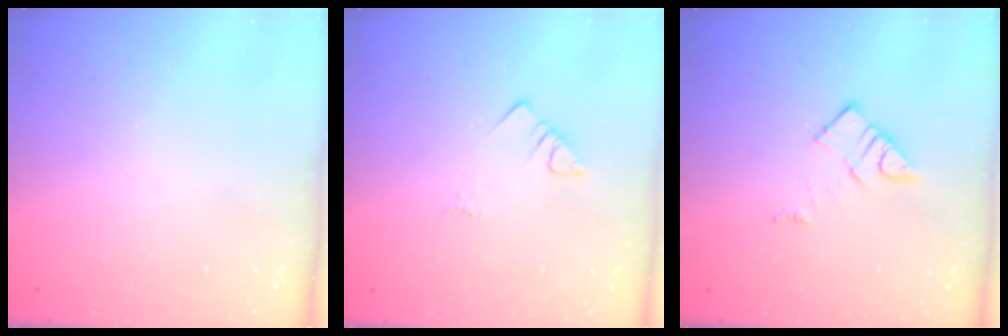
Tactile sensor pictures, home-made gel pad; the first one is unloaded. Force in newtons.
{"total": 2.8, "press": 2.8, "slide": 0.4}
{"total": 8.2, "press": 8.2, "slide": 0.5}